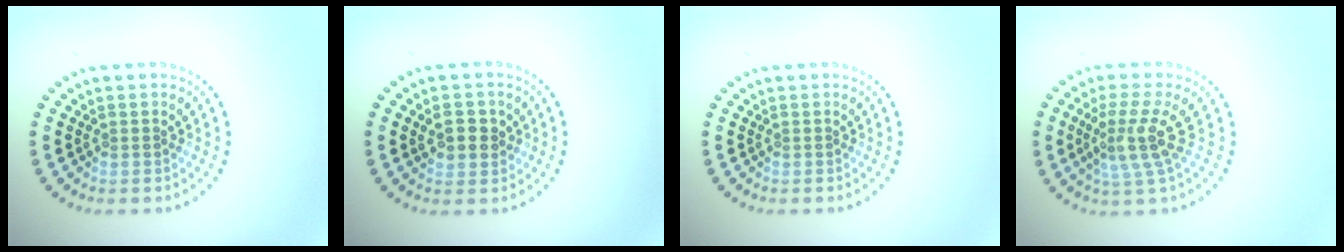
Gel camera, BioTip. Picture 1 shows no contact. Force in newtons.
{"total": 2.8, "press": 2.8, "slide": 0.5}
{"total": 0.0}
{"total": 3.9, "press": 2.9, "slide": 2.7}